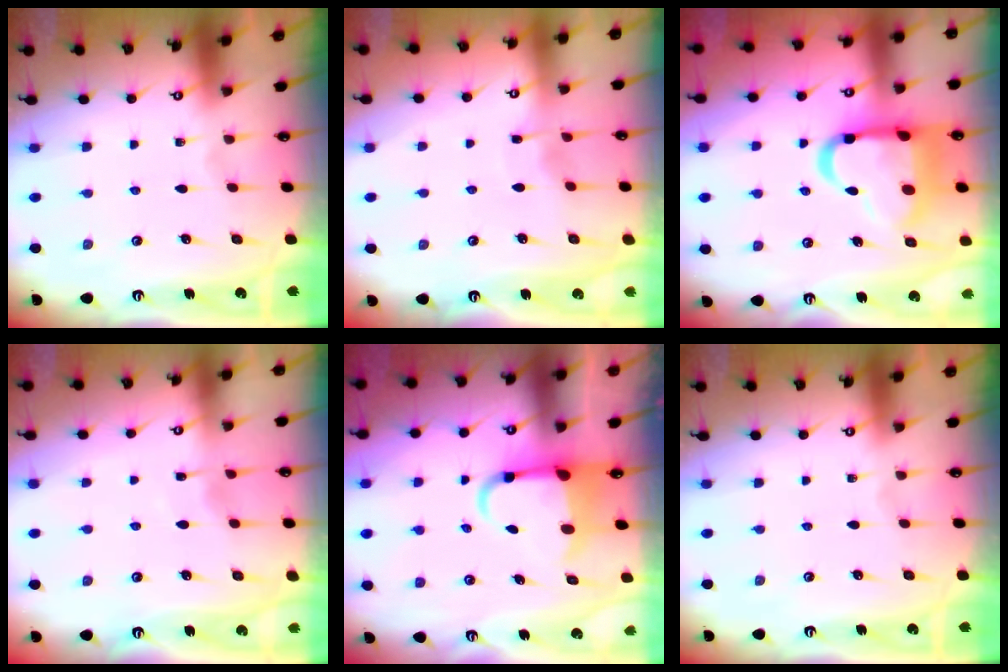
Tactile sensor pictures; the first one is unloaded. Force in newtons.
{"total": 3.6, "press": 3.6, "slide": 0.5}
{"total": 17.5, "press": 17.4, "slide": 2.0}
{"total": 4.5, "press": 4.4, "slide": 0.4}
{"total": 5.4, "press": 5.3, "slide": 1.2}
{"total": 0.0}